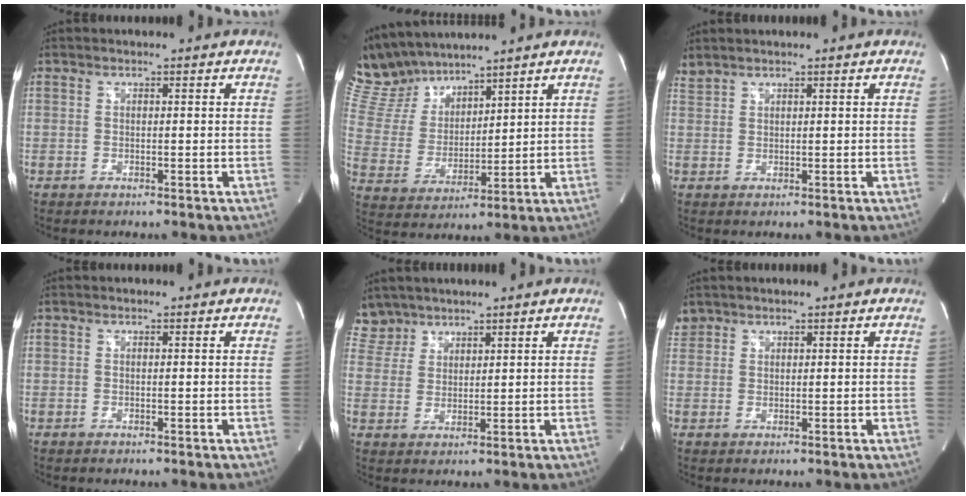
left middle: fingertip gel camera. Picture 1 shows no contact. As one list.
[{"total": 11.4, "force": [10.6, 3.3, 2.8], "torque": [-0.078, 0.019, 0.223]}, {"total": 1.7, "force": [1.7, -0.1, 0.3], "torque": [-0.015, 0.017, 0.042]}, {"total": 0.0}, {"total": 5.0, "force": [4.4, 2.4, -0.5], "torque": [0.015, 0.008, 0.091]}, {"total": 2.2, "force": [1.8, 1.2, -0.1], "torque": [0.002, 0.014, 0.037]}]